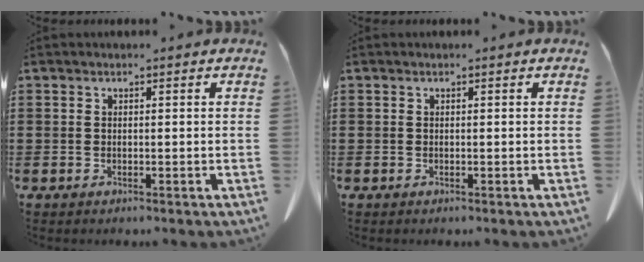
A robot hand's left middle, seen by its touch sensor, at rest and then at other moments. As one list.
[{"total": 0.0}]